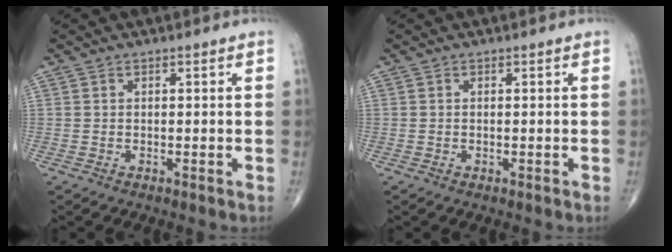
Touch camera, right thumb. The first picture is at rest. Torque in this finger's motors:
{"motor_torque": [-0.27, -0.01, -0.16, -0.04, 0.02]}